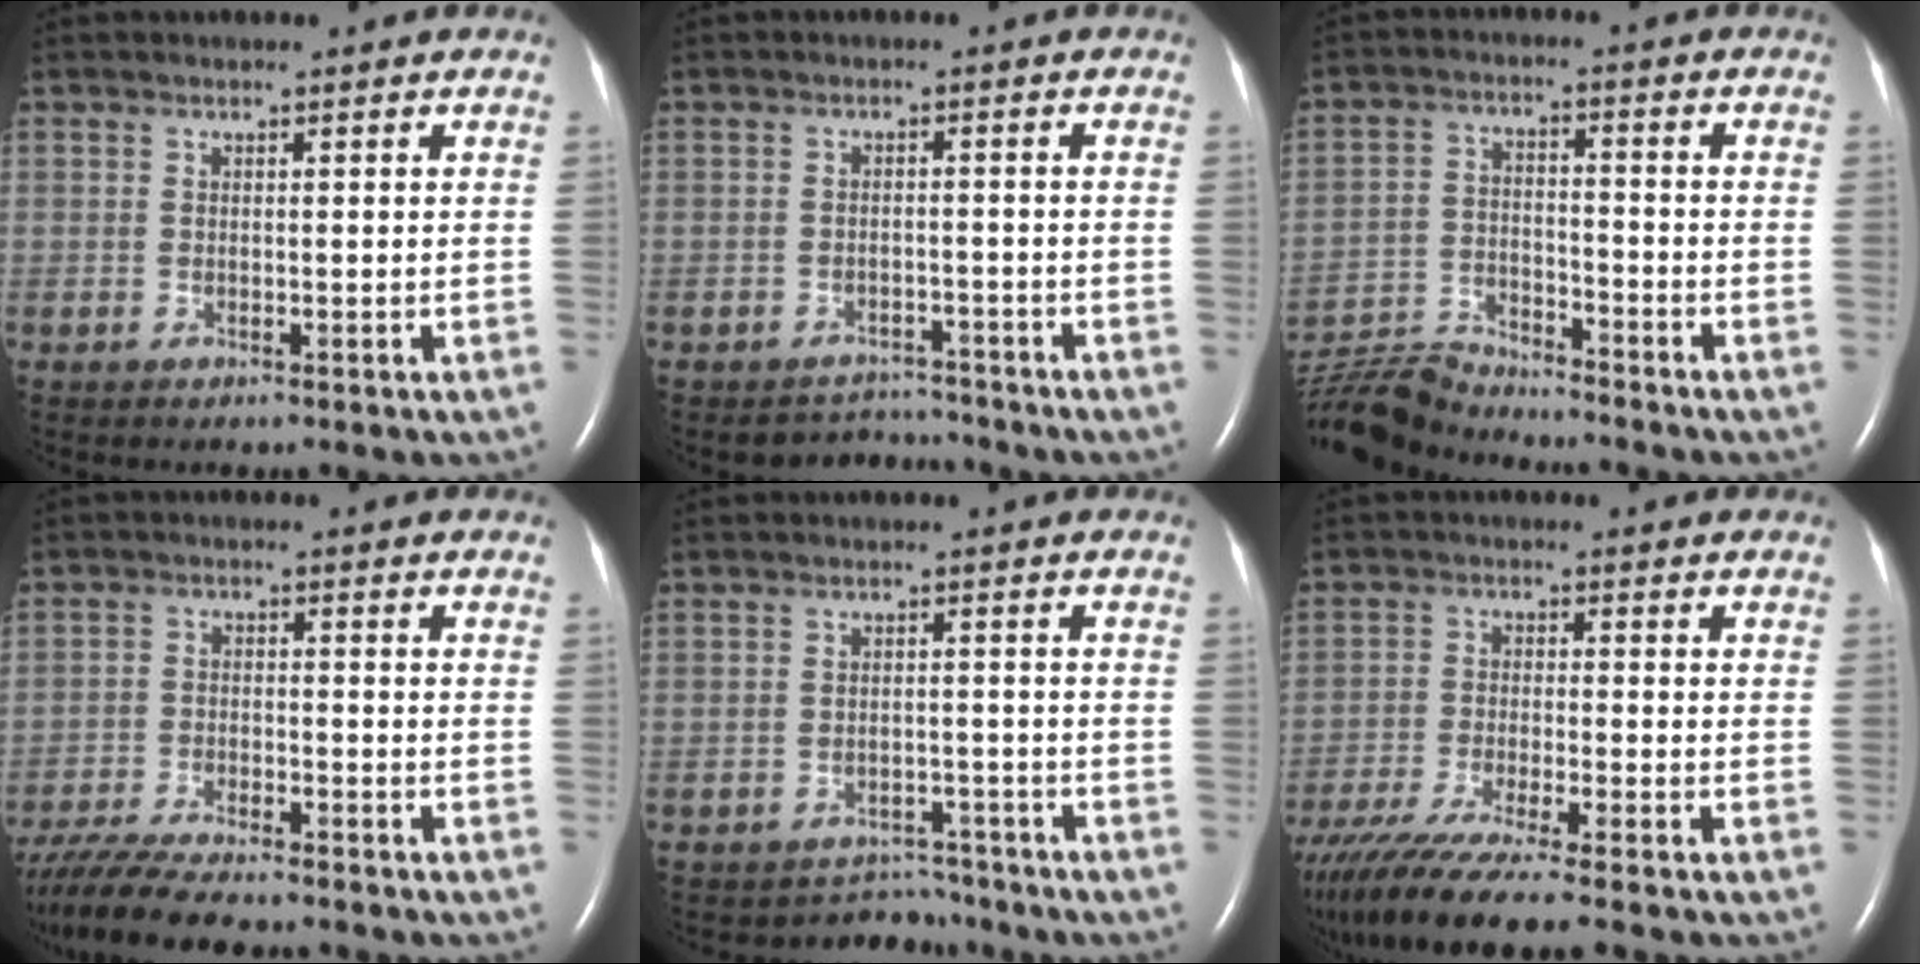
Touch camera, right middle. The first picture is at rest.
{"total": 3.4, "force": [-3.1, 0.5, -1.2], "torque": [0.017, 0.009, -0.042]}
{"total": 8.9, "force": [-8.9, 0.1, 0.6], "torque": [-0.023, -0.002, -0.169]}
{"total": 12.8, "force": [-11.1, 1.9, 6.1], "torque": [-0.108, -0.023, -0.175]}
{"total": 4.6, "force": [-4.2, 1.4, -1.4], "torque": [0.016, 0.021, -0.056]}
{"total": 13.9, "force": [-11.5, 0.3, 7.8], "torque": [-0.141, -0.041, -0.192]}